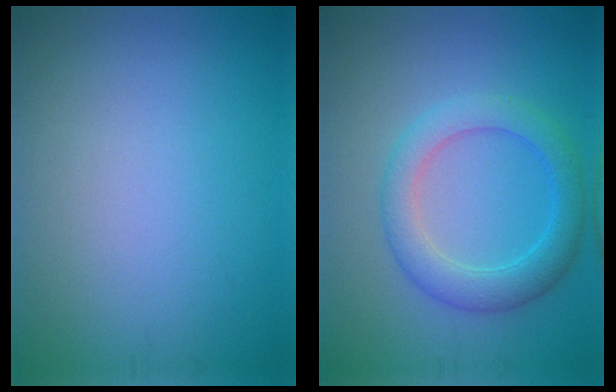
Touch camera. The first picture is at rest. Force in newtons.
{"total": 4.2, "press": 4.2, "slide": 0.0}